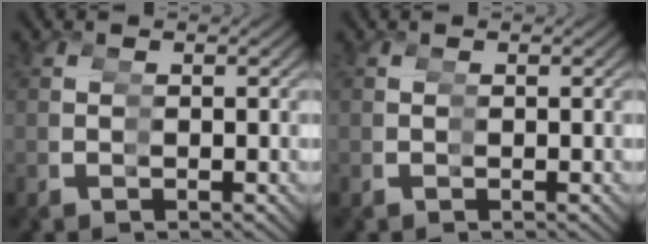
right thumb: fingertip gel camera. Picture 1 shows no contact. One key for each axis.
{"total": 0.0}